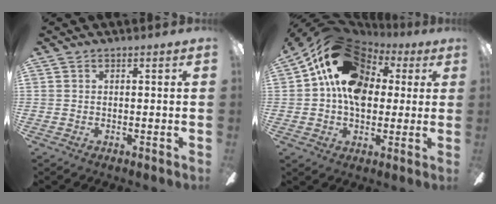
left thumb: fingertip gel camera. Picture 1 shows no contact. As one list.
[{"total": 18.3, "force": [5.3, 13.3, 11.4], "torque": [-0.206, -0.012, 0.097]}]